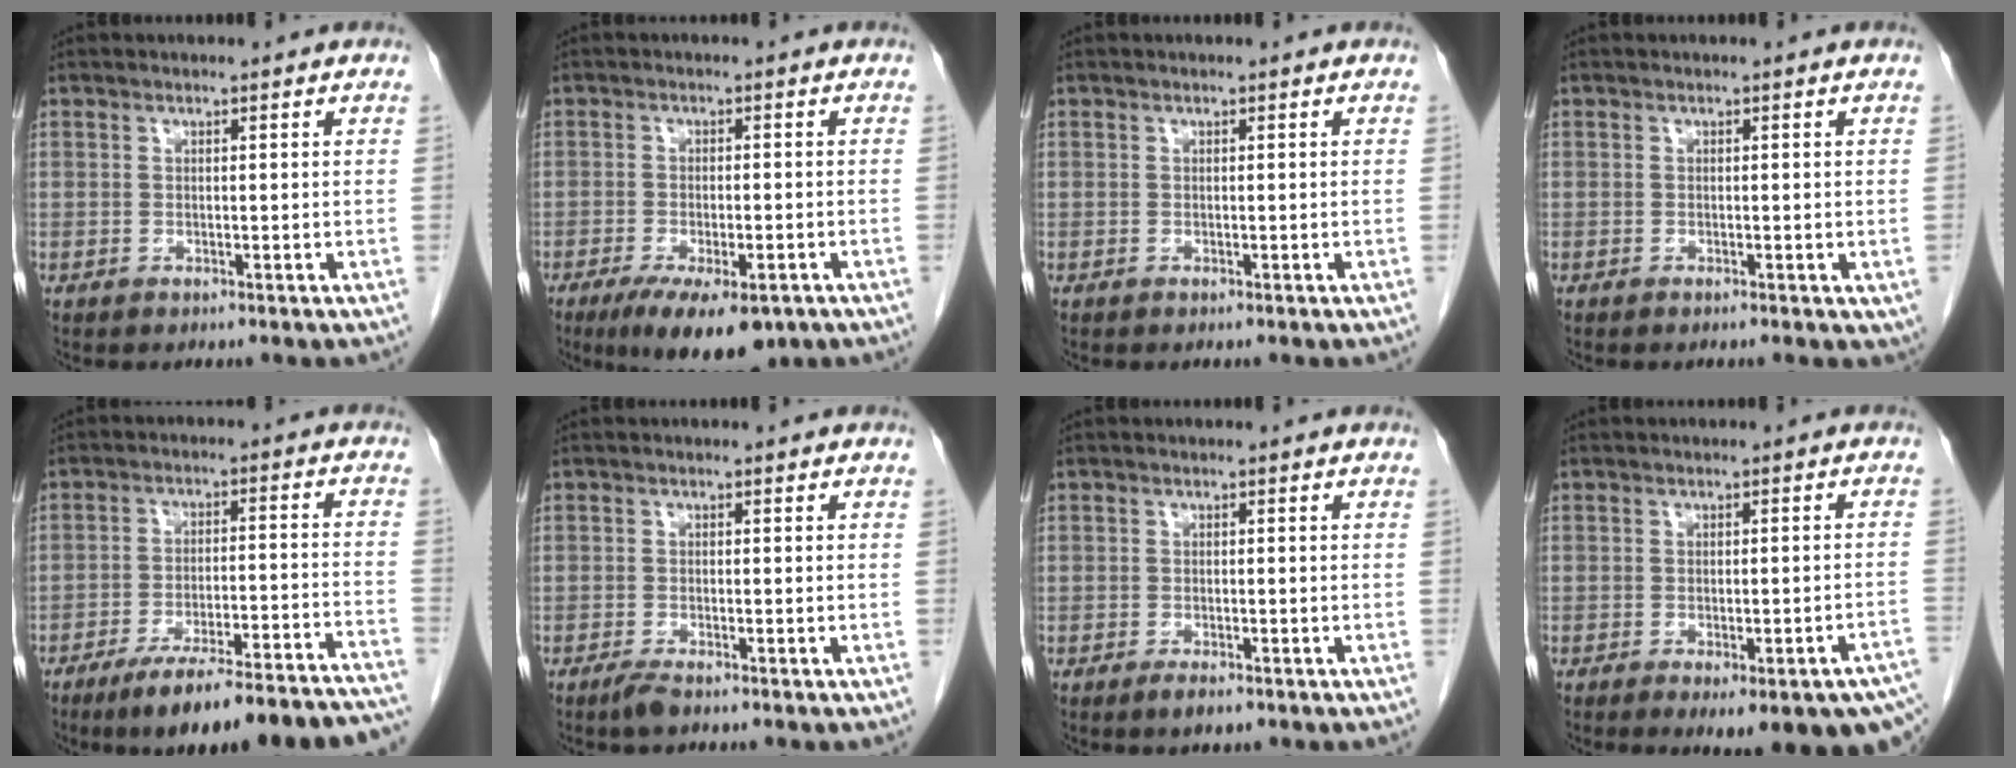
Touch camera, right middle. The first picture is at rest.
{"total": 10.7, "force": [-6.9, 3.5, 7.4], "torque": [-0.114, -0.015, -0.102]}
{"total": 0.0}
{"total": 1.5, "force": [-0.6, 0.5, 1.3], "torque": [-0.013, -0.002, -0.008]}
{"total": 20.4, "force": [-17.5, 1.6, 10.4], "torque": [-0.101, 0.007, -0.244]}
{"total": 1.7, "force": [-1.4, 0.1, 1.0], "torque": [-0.030, -0.005, -0.027]}
{"total": 1.9, "force": [-1.3, 0.6, 1.2], "torque": [-0.024, -0.002, -0.019]}
{"total": 14.9, "force": [-10.5, 3.1, 10.0], "torque": [-0.078, -0.001, -0.120]}